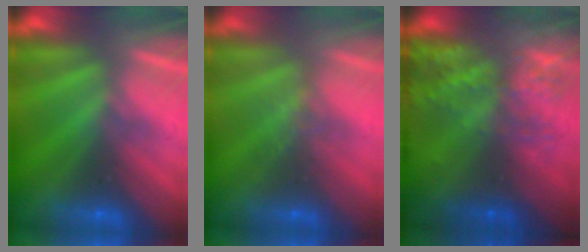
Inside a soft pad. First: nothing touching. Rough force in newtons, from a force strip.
{"total": 1.5}
{"total": 8.6}